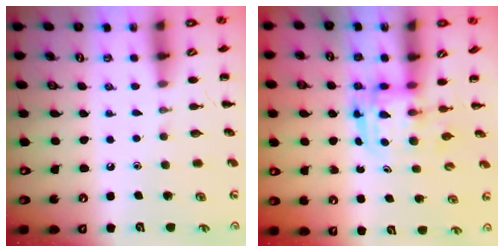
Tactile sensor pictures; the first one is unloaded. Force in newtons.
{"total": 3.0, "press": 3.0, "slide": 0.3}